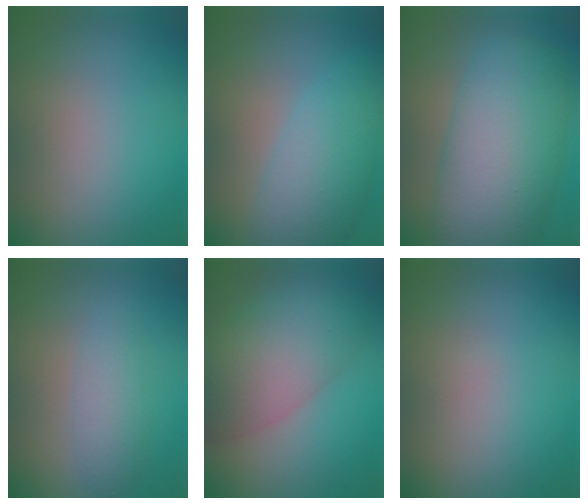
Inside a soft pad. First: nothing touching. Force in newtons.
{"total": 5.8, "press": 5.8, "slide": 0.2}
{"total": 11.3, "press": 11.2, "slide": 0.6}
{"total": 2.3, "press": 2.3, "slide": 0.2}
{"total": 7.3, "press": 7.3, "slide": 0.3}
{"total": 0.0}